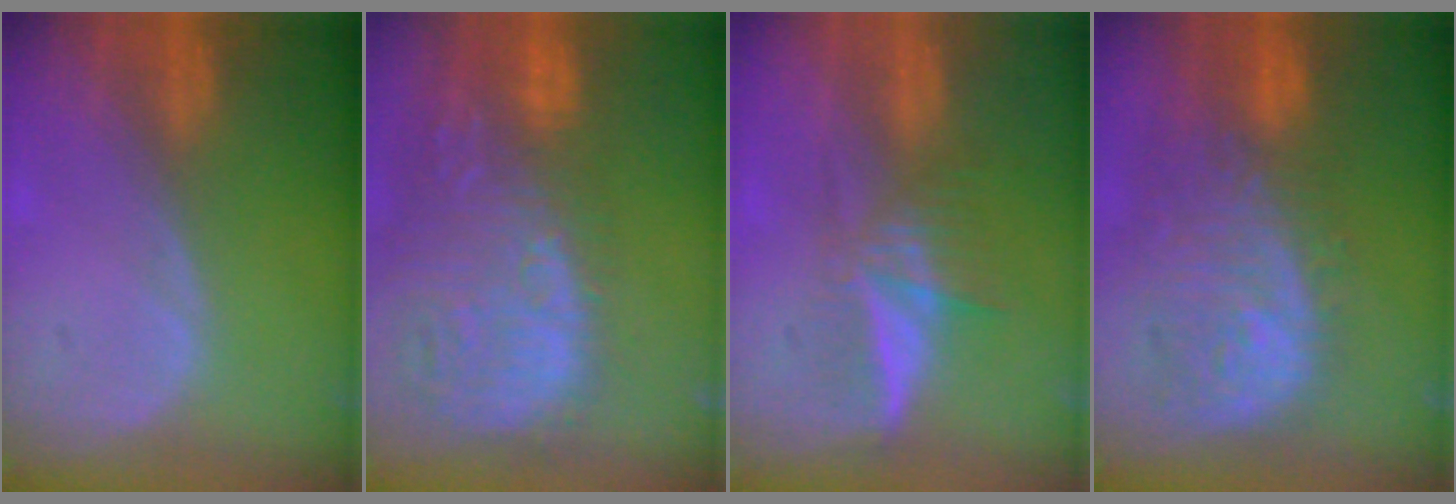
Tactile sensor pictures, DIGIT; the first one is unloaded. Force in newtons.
{"total": 15.8, "press": 13.2, "slide": 8.7}
{"total": 6.0, "press": 5.3, "slide": 2.9}
{"total": 12.1, "press": 10.8, "slide": 5.5}